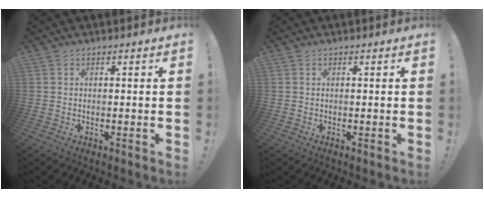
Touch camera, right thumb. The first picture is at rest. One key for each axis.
{"total": 0.0}